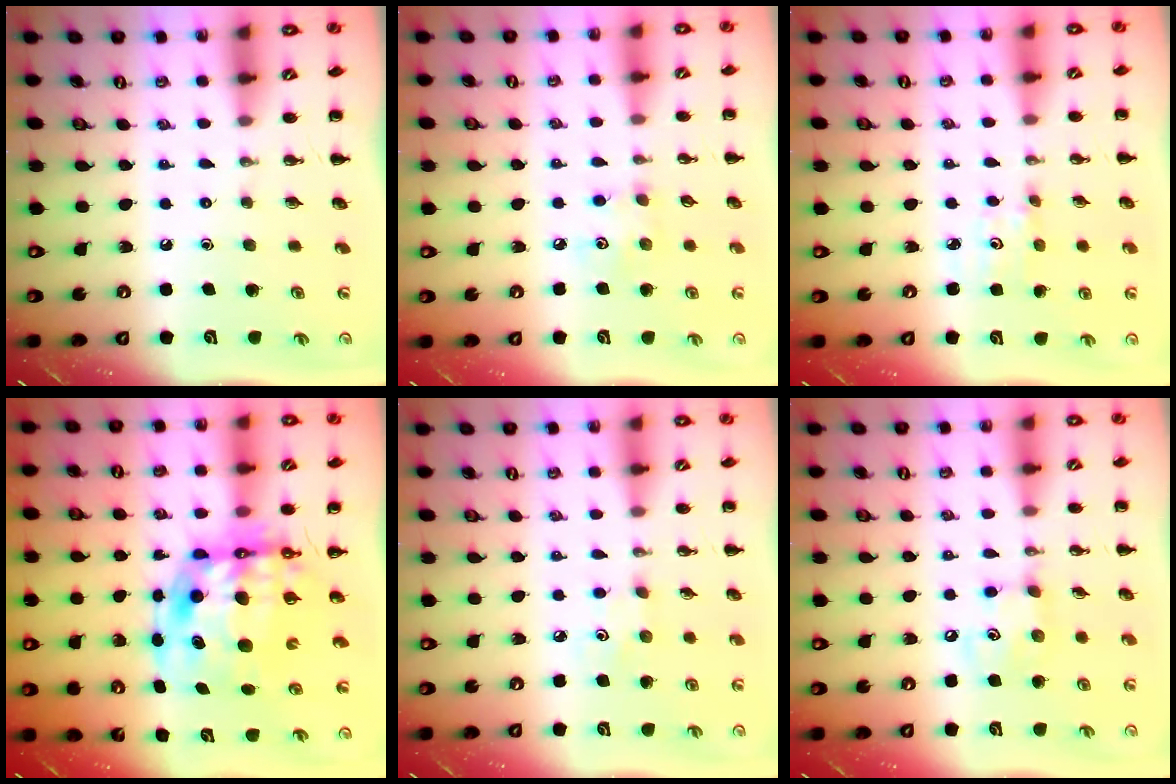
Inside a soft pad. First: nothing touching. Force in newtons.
{"total": 3.7, "press": 3.7, "slide": 0.6}
{"total": 2.4, "press": 2.3, "slide": 0.8}
{"total": 14.1, "press": 13.7, "slide": 3.2}
{"total": 2.4, "press": 2.3, "slide": 0.7}
{"total": 5.5, "press": 5.5, "slide": 0.5}